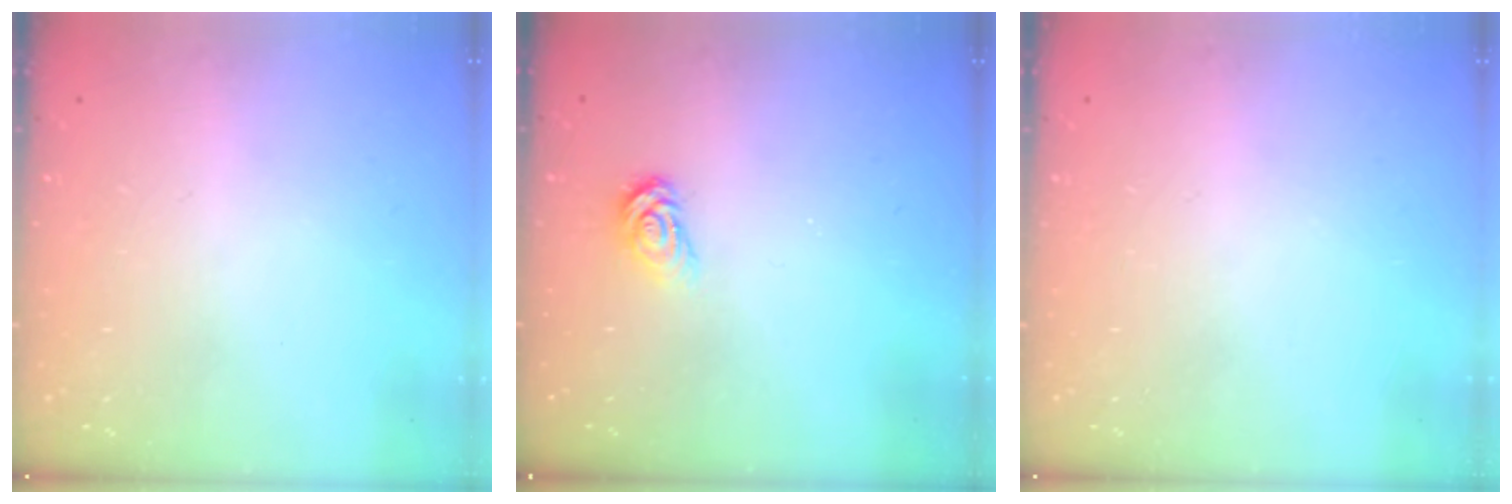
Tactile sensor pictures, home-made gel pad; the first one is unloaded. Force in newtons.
{"total": 3.4, "press": 3.4, "slide": 0.3}
{"total": 0.0}